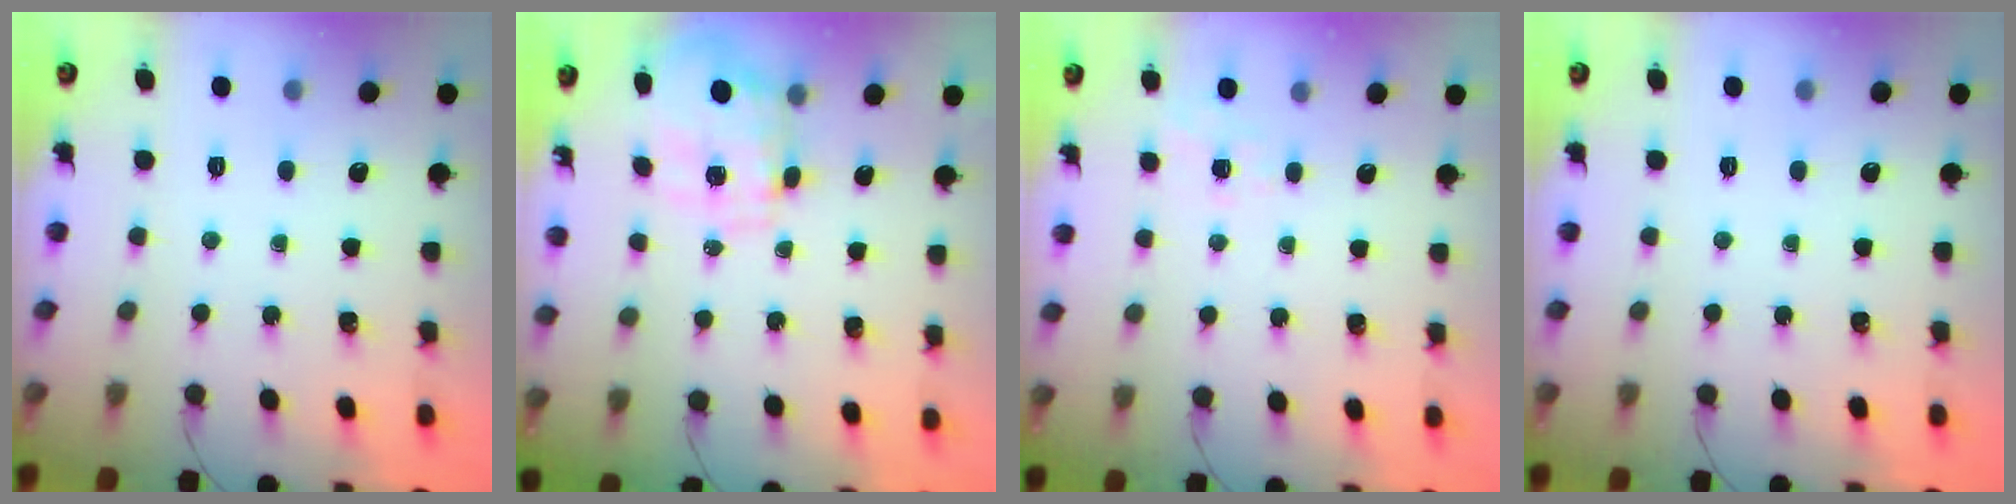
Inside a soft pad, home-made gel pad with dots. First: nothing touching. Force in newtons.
{"total": 3.5, "press": 3.4, "slide": 1.1}
{"total": 4.5, "press": 4.3, "slide": 1.5}
{"total": 0.0}